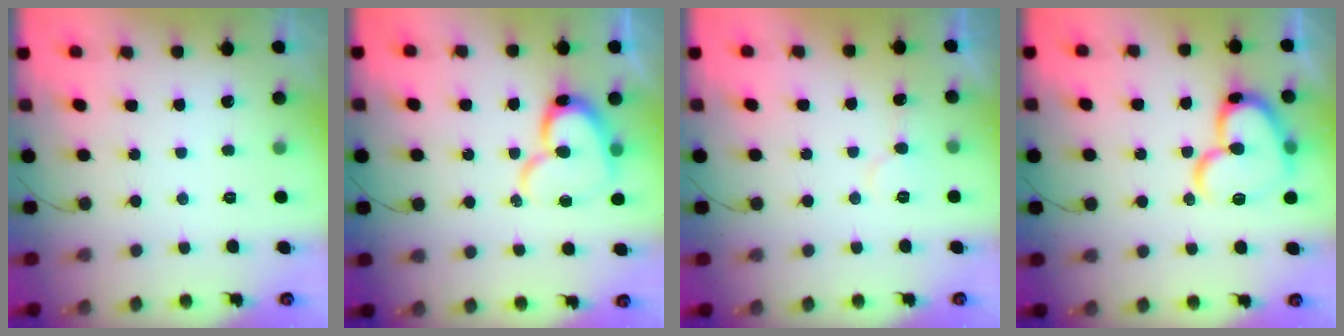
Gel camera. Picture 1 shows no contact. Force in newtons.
{"total": 14.7, "press": 14.6, "slide": 1.4}
{"total": 6.9, "press": 6.9, "slide": 0.5}
{"total": 17.6, "press": 17.5, "slide": 2.2}